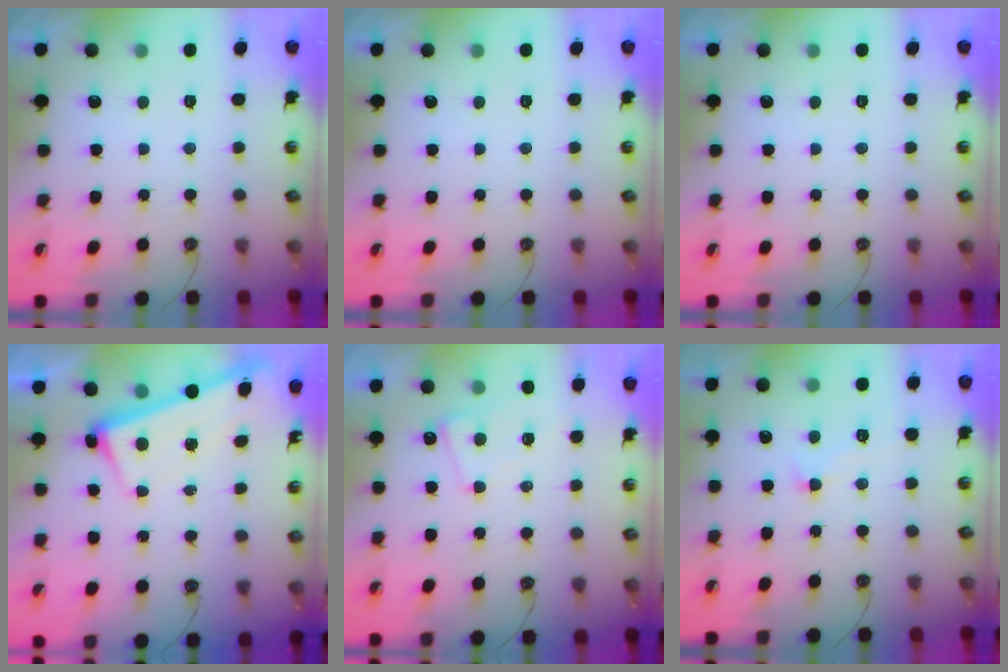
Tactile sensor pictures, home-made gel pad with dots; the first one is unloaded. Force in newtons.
{"total": 0.0}
{"total": 0.0}
{"total": 2.6, "press": 2.5, "slide": 0.6}
{"total": 1.6, "press": 1.5, "slide": 0.5}
{"total": 2.3, "press": 2.1, "slide": 0.8}